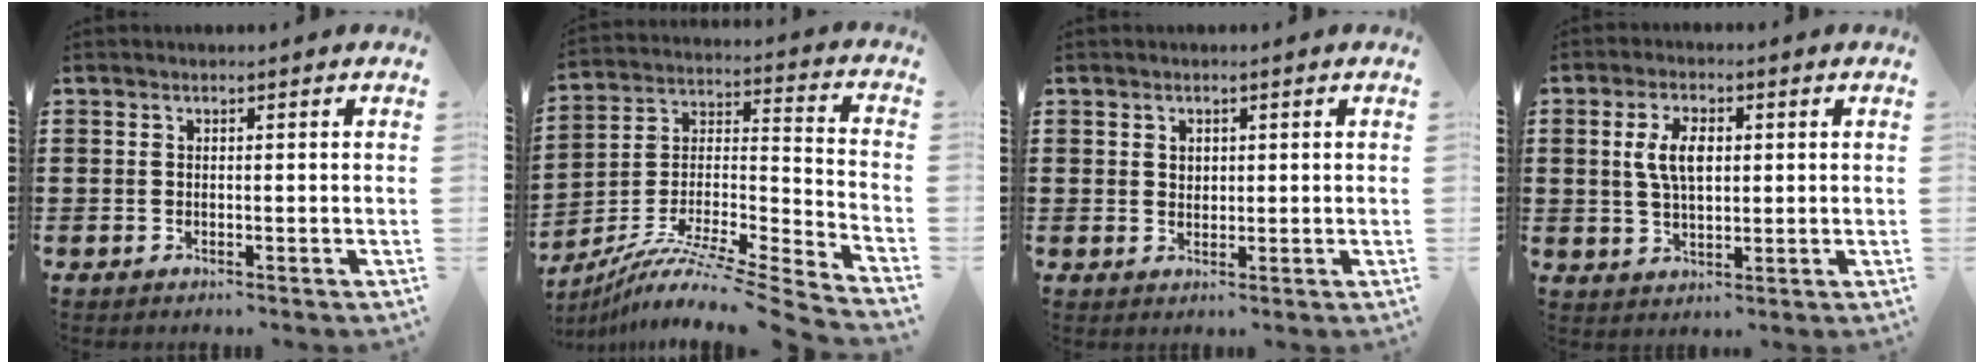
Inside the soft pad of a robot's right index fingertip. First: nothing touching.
{"total": 8.9, "force": [-7.2, 0.5, 5.2], "torque": [-0.093, -0.002, -0.146]}
{"total": 1.4, "force": [0.7, 1.1, 0.4], "torque": [-0.011, 0.005, 0.014]}
{"total": 5.8, "force": [1.1, 2.8, 4.9], "torque": [-0.095, 0.009, 0.015]}